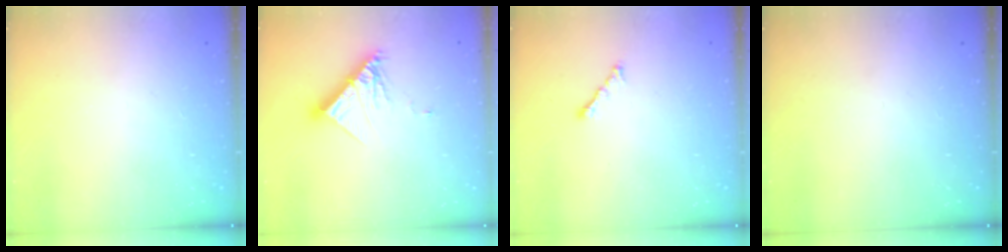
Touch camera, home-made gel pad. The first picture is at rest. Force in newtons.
{"total": 11.8, "press": 11.7, "slide": 1.0}
{"total": 2.3, "press": 2.2, "slide": 0.7}
{"total": 0.0}